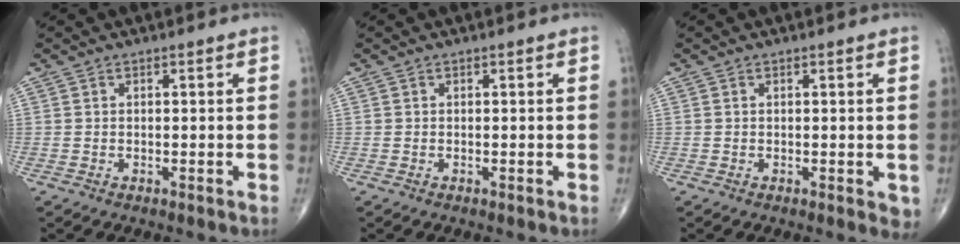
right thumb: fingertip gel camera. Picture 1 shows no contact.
{"total": 0.0}
{"total": 2.0, "force": [-0.2, 0.9, 1.8], "torque": [-0.015, -0.006, -0.003]}